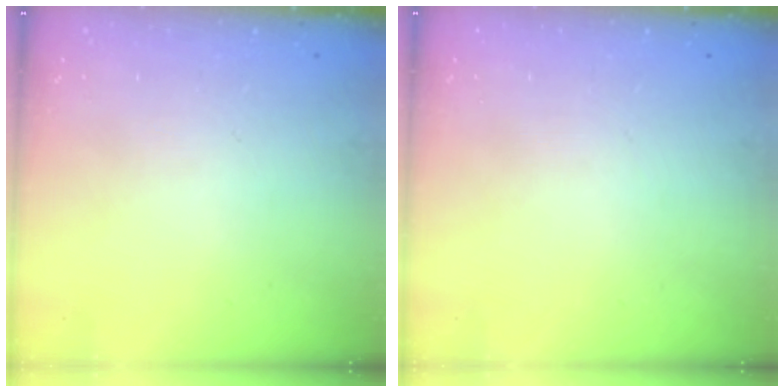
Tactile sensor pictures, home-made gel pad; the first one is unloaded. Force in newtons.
{"total": 0.0}